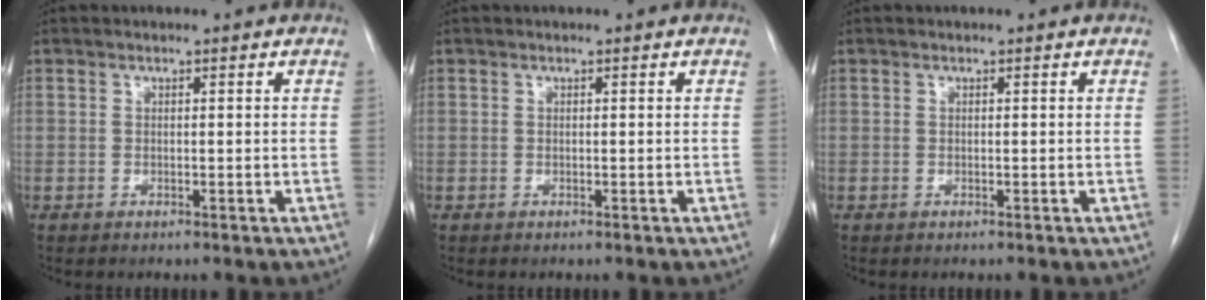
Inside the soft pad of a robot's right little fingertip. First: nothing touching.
{"total": 0.0}
{"total": 0.0}